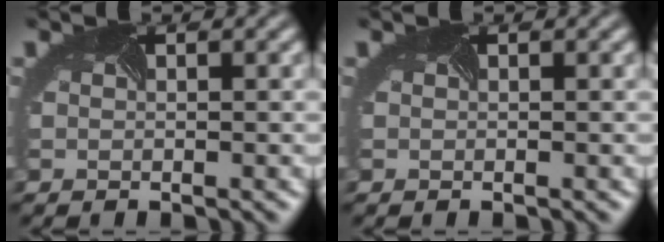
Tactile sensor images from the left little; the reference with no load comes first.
{"total": 0.0}